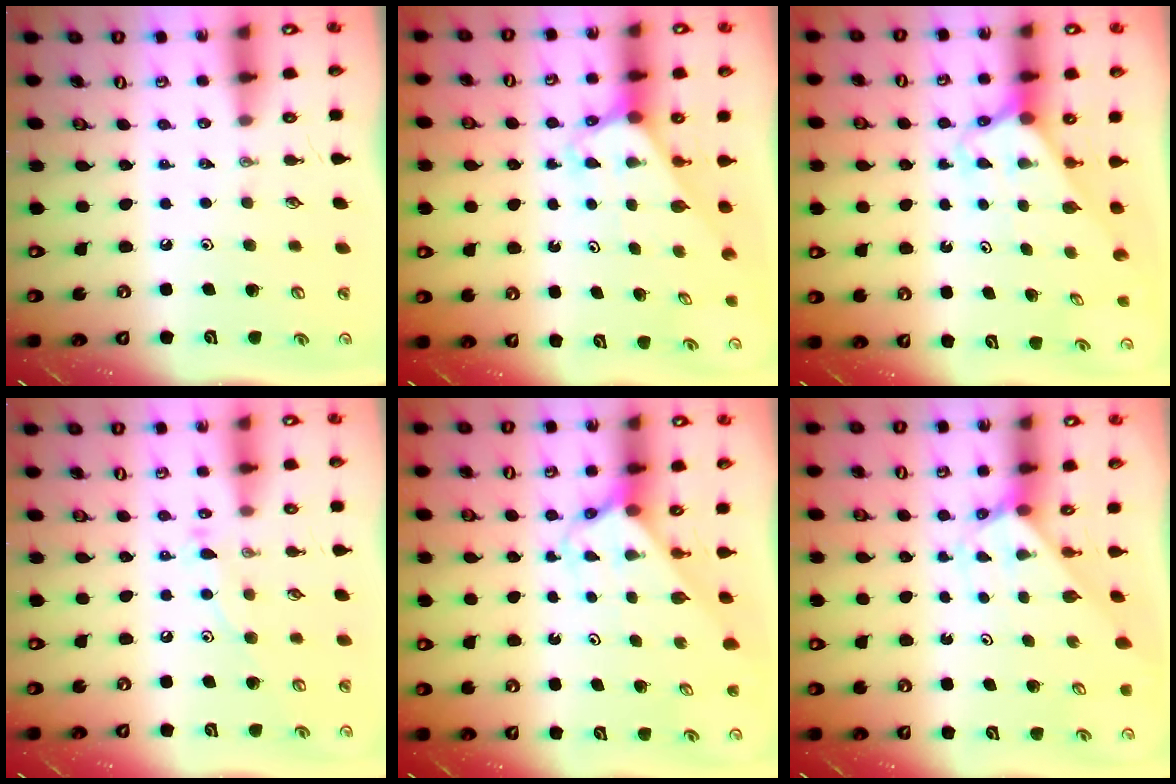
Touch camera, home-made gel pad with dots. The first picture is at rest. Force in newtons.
{"total": 2.7, "press": 2.7, "slide": 0.2}
{"total": 2.4, "press": 2.4, "slide": 0.1}
{"total": 8.9, "press": 8.8, "slide": 0.7}
{"total": 2.6, "press": 2.6, "slide": 0.1}
{"total": 2.2, "press": 2.2, "slide": 0.2}